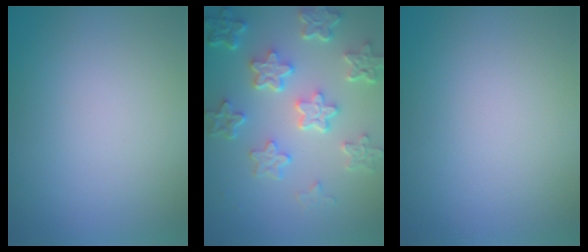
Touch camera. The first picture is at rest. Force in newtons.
{"total": 6.6, "press": 4.9, "slide": 4.4}
{"total": 0.0}